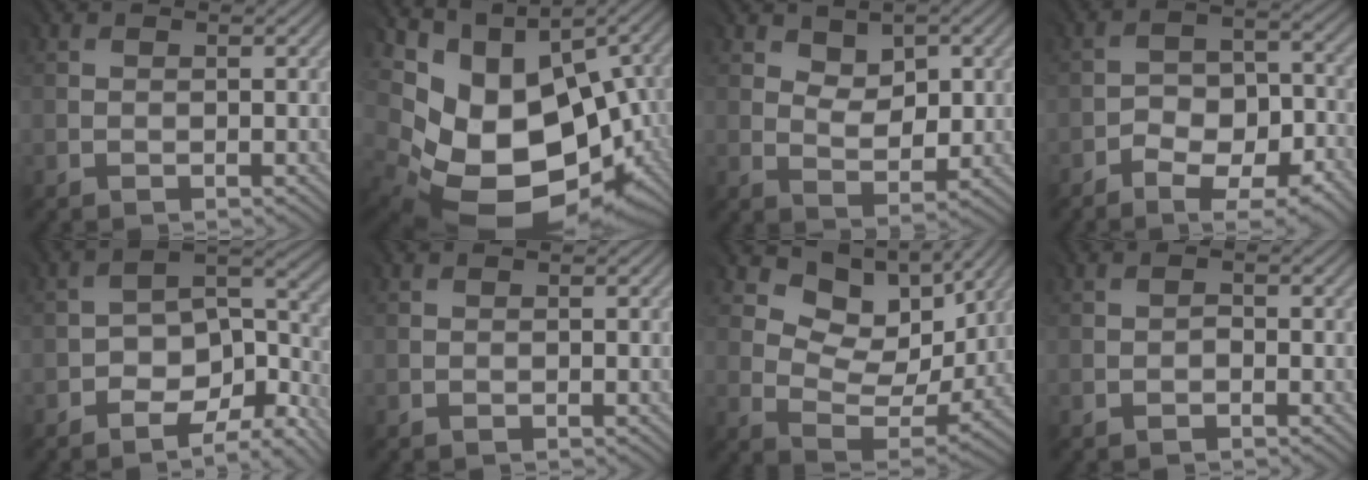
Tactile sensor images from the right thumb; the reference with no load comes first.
{"total": 15.0, "force": [0.1, 10.2, 11.0], "torque": [-0.179, -0.041, 0.061]}
{"total": 4.1, "force": [2.3, 2.6, 2.2], "torque": [-0.037, -0.010, 0.039]}
{"total": 10.3, "force": [-6.4, 5.2, 6.1], "torque": [-0.098, -0.013, -0.097]}
{"total": 10.5, "force": [-7.0, 4.9, 6.1], "torque": [-0.095, -0.011, -0.110]}
{"total": 0.0}
{"total": 8.4, "force": [4.9, 5.2, 4.5], "torque": [-0.089, -0.014, 0.087]}
{"total": 0.6, "force": [-0.6, 0.2, 0.1], "torque": [0.001, 0.002, -0.011]}